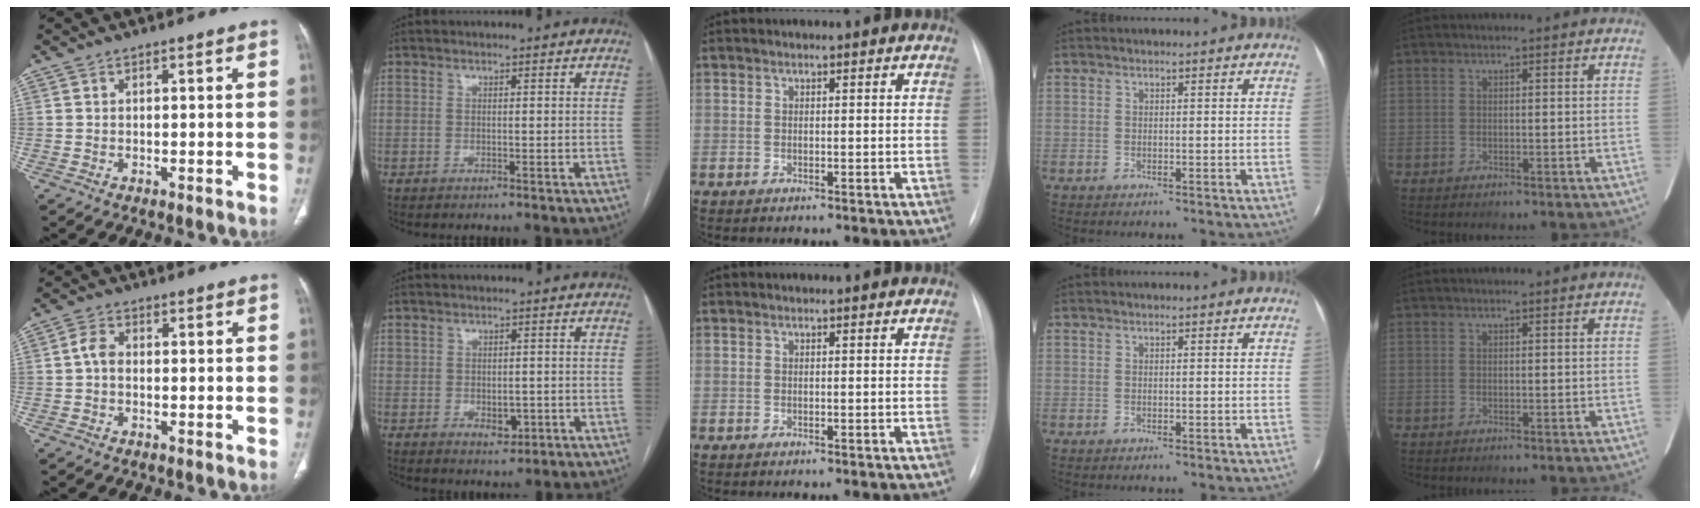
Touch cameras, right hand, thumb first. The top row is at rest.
{"thumb": {"total": 3.2, "force": [-0.1, 2.3, 2.3], "torque": [-0.041, 0.009, -0.007]}, "index": {"total": 3.1, "force": [-0.5, 2.1, 2.2], "torque": [-0.029, 0.000, 0.003]}}